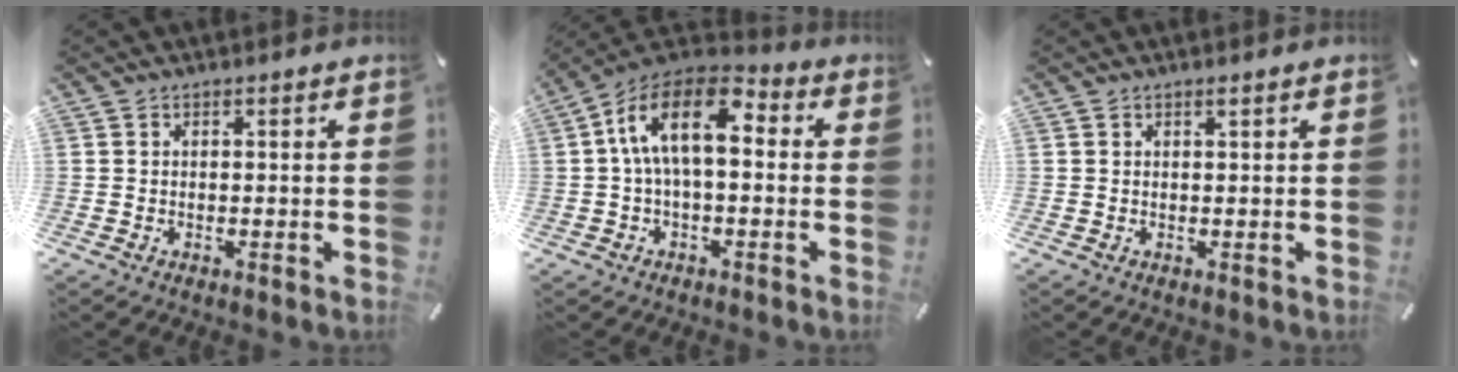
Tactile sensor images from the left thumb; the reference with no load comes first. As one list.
[{"total": 13.9, "force": [1.8, 7.4, 11.7], "torque": [-0.226, 0.001, 0.032]}, {"total": 0.6, "force": [0.4, 0.0, 0.4], "torque": [-0.008, -0.001, 0.007]}]